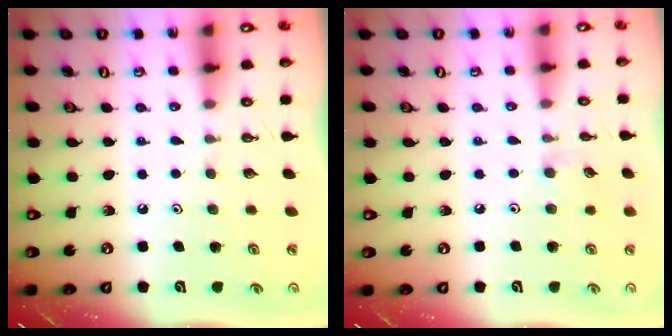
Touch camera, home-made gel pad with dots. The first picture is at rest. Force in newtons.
{"total": 6.1, "press": 6.0, "slide": 0.6}